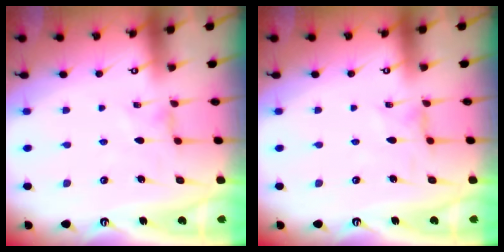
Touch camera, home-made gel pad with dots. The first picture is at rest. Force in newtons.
{"total": 0.0}